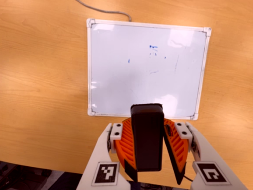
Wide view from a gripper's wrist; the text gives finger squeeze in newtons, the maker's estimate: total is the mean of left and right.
{"total": 9.1, "left": 9.2, "right": 9.1}